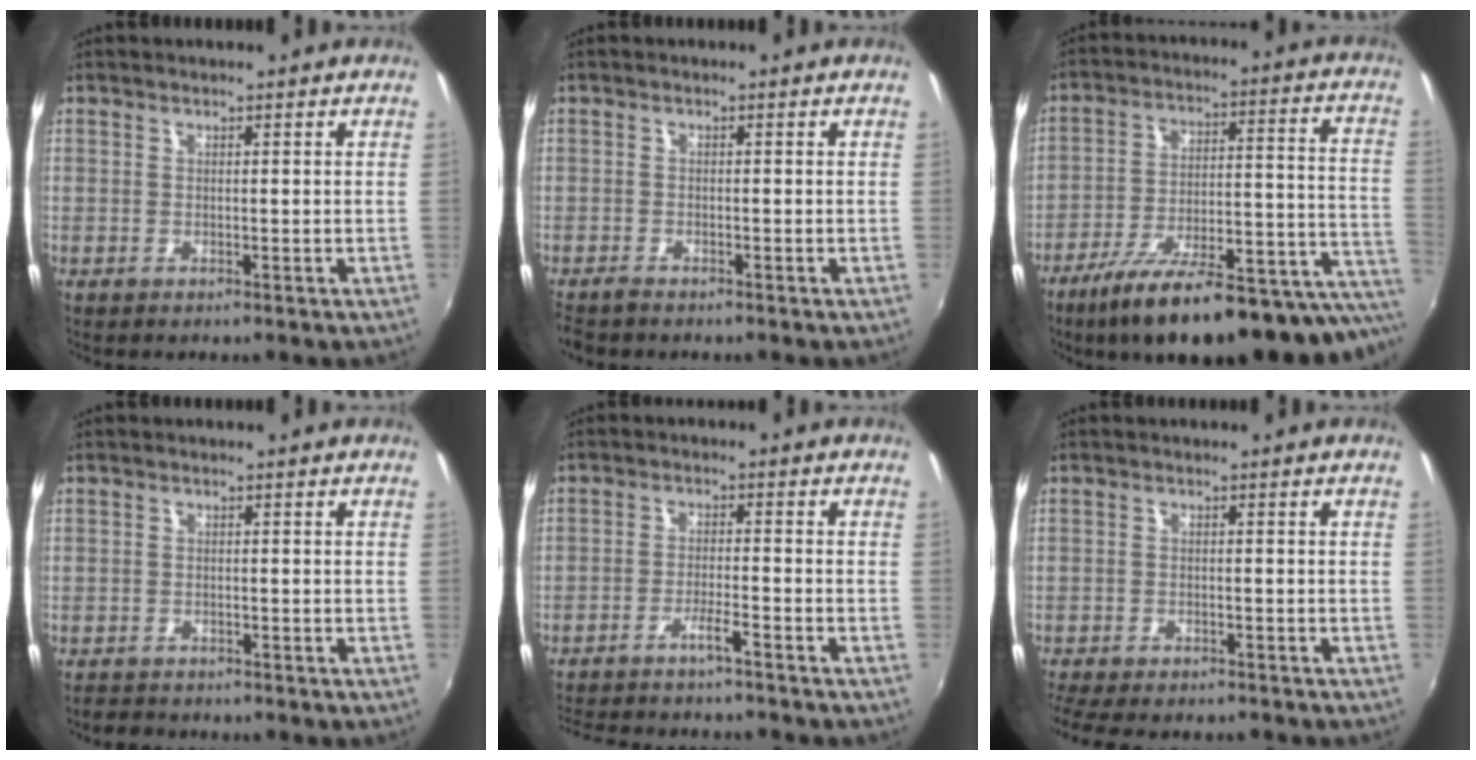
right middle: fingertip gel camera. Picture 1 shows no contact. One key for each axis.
{"total": 2.3, "fx": -2.1, "fy": 0.6, "fz": 0.9, "tx": -0.026, "ty": -0.012, "tz": -0.042}
{"total": 27.3, "fx": -19.8, "fy": 5.7, "fz": 17.9, "tx": -0.239, "ty": -0.047, "tz": -0.279}
{"total": 2.5, "fx": -2.4, "fy": 0.8, "fz": 0.2, "tx": -0.017, "ty": -0.003, "tz": -0.044}
{"total": 8.4, "fx": -7.5, "fy": 0.0, "fz": 3.7, "tx": -0.088, "ty": 0.001, "tz": -0.122}
{"total": 9.2, "fx": -8.1, "fy": 2.0, "fz": 3.9, "tx": -0.095, "ty": -0.026, "tz": -0.127}